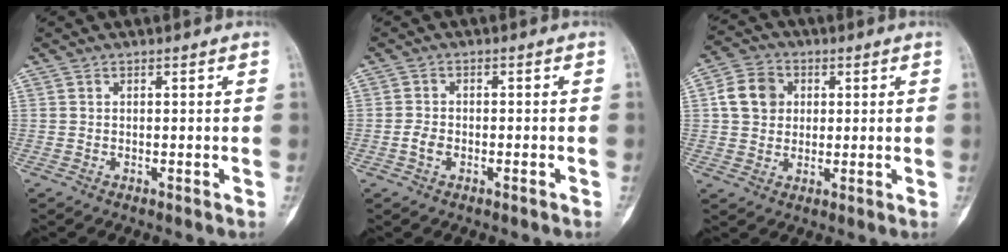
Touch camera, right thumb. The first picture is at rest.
{"total": 2.4, "force": [-1.1, 1.4, 1.7], "torque": [-0.035, 0.010, -0.022]}
{"total": 7.6, "force": [1.5, 6.5, 3.7], "torque": [-0.048, 0.005, 0.020]}